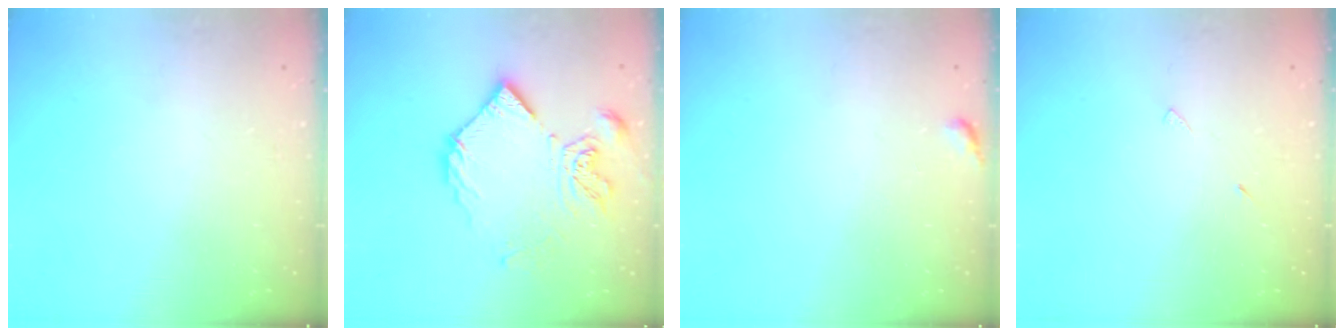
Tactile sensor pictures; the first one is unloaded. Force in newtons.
{"total": 11.0, "press": 11.0, "slide": 1.2}
{"total": 3.5, "press": 3.5, "slide": 0.4}
{"total": 4.3, "press": 4.2, "slide": 0.4}